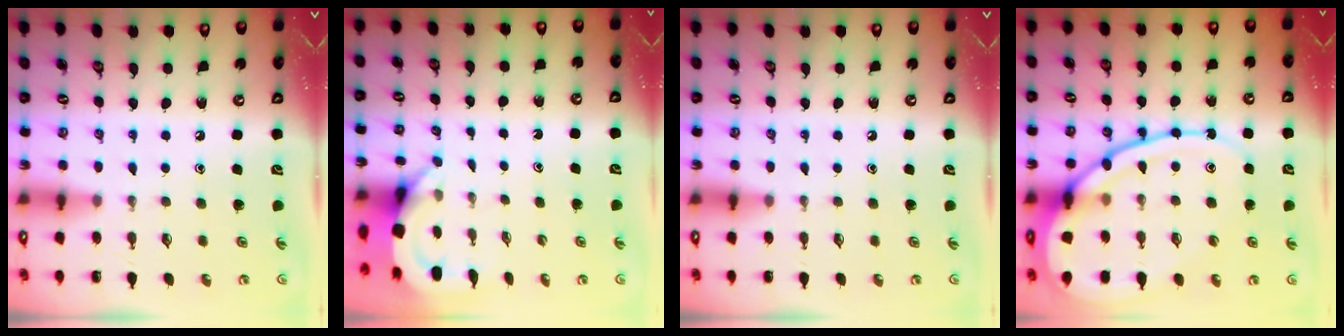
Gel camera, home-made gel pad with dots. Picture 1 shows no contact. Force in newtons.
{"total": 3.7, "press": 3.7, "slide": 0.3}
{"total": 0.0}
{"total": 18.4, "press": 18.3, "slide": 1.9}